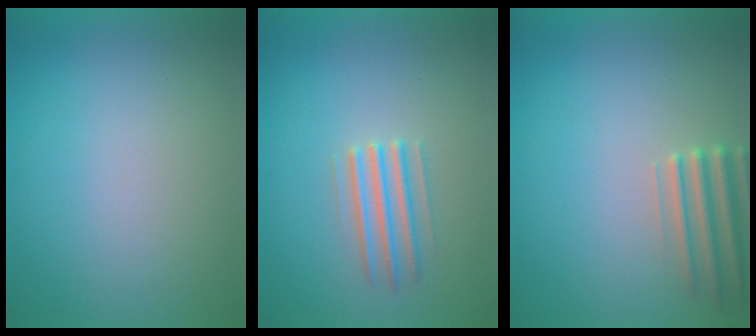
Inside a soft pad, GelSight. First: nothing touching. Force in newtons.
{"total": 2.8}
{"total": 2.8}